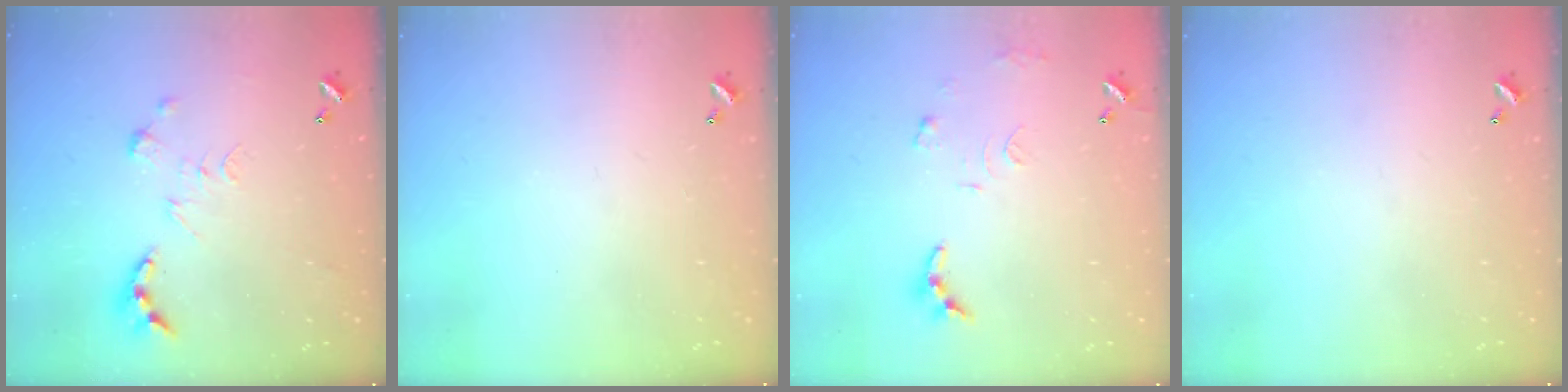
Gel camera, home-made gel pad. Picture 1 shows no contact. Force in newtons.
{"total": 0.0}
{"total": 9.3, "press": 9.3, "slide": 0.6}
{"total": 0.0}